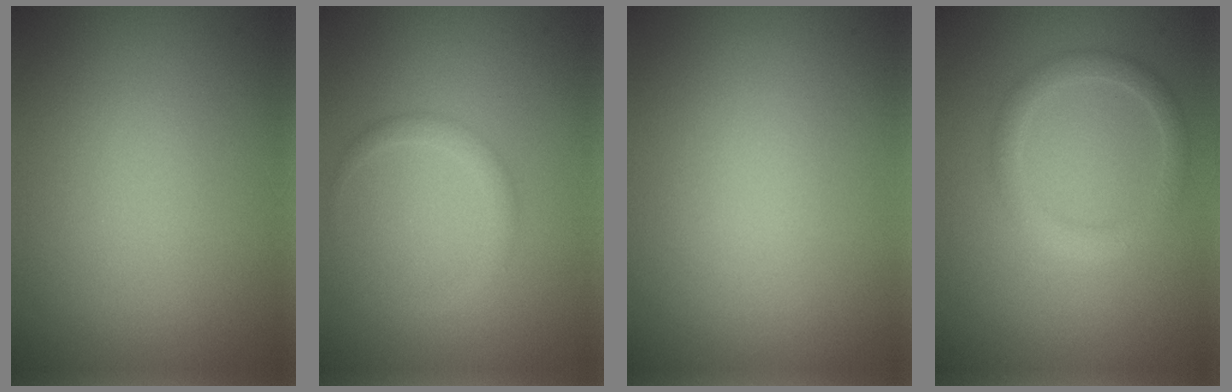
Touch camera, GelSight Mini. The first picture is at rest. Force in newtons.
{"total": 1.4, "press": 1.4, "slide": 0.0}
{"total": 0.0}
{"total": 2.3, "press": 2.3, "slide": 0.1}